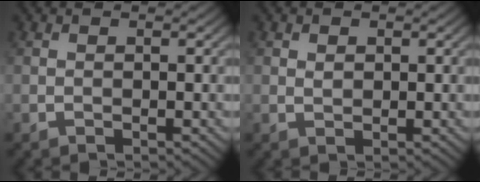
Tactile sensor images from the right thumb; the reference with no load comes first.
{"total": 0.9, "force": [0.3, 0.7, 0.5], "torque": [-0.012, -0.002, 0.007]}